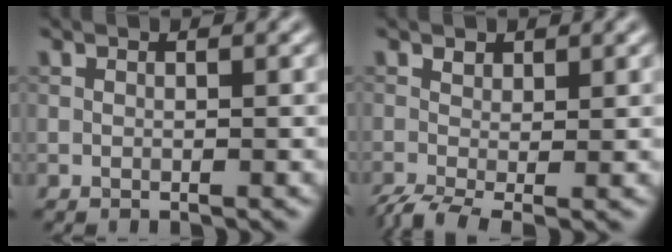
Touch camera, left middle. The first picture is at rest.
{"total": 2.3, "force": [-0.9, 1.0, 1.9], "torque": [-0.047, -0.006, -0.024]}